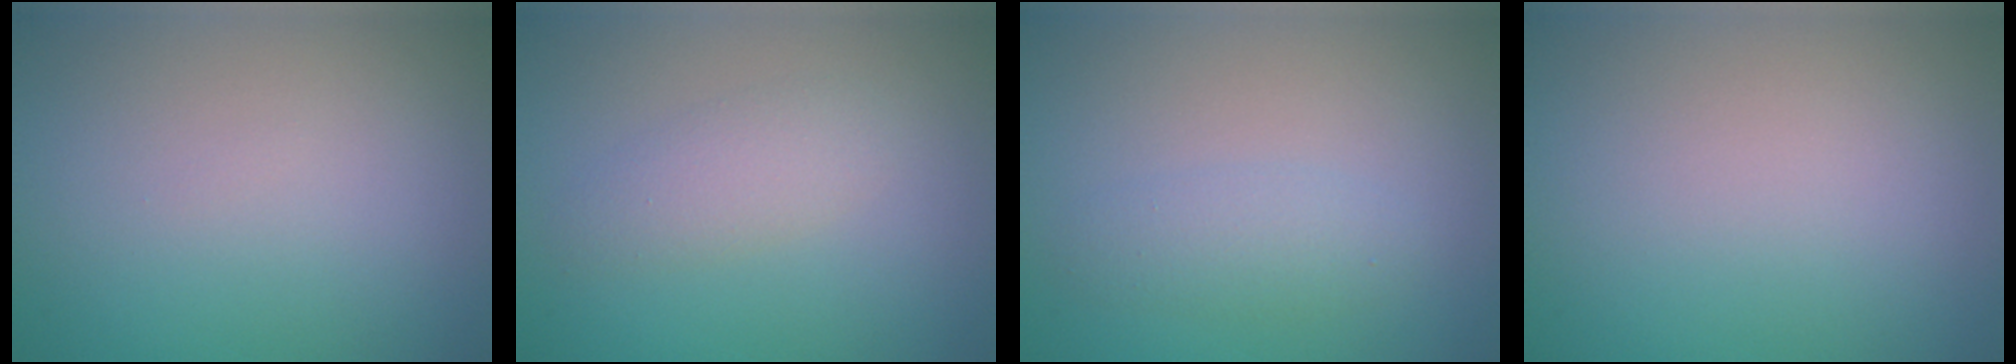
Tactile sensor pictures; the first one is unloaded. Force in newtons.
{"total": 2.3, "press": 2.3, "slide": 0.1}
{"total": 1.0, "press": 1.0, "slide": 0.0}
{"total": 0.0}